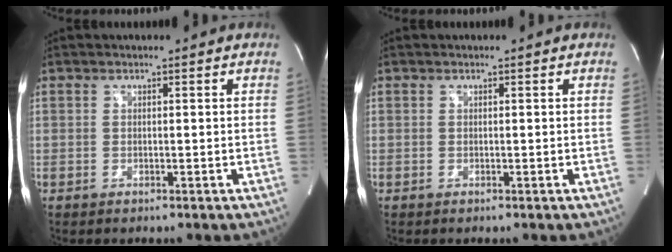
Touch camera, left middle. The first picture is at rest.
{"total": 0.0}